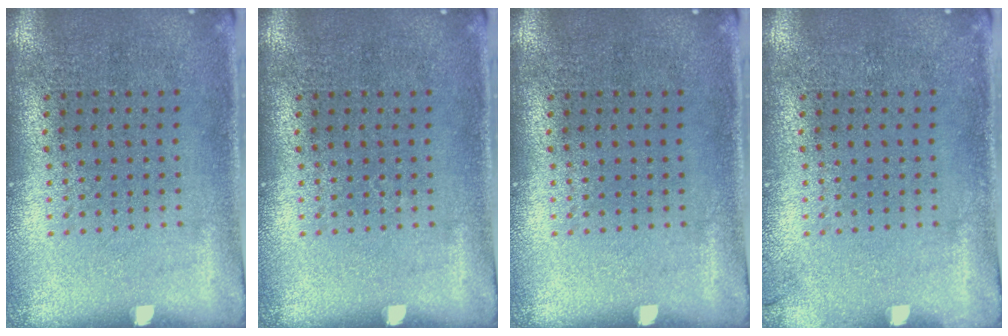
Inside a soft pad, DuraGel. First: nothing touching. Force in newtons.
{"total": 0.0}
{"total": 0.0}
{"total": 0.6, "press": 0.6, "slide": 0.1}